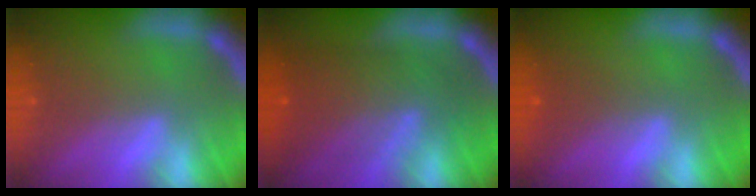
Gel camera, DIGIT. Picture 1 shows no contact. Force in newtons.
{"total": 7.5}
{"total": 1.5}